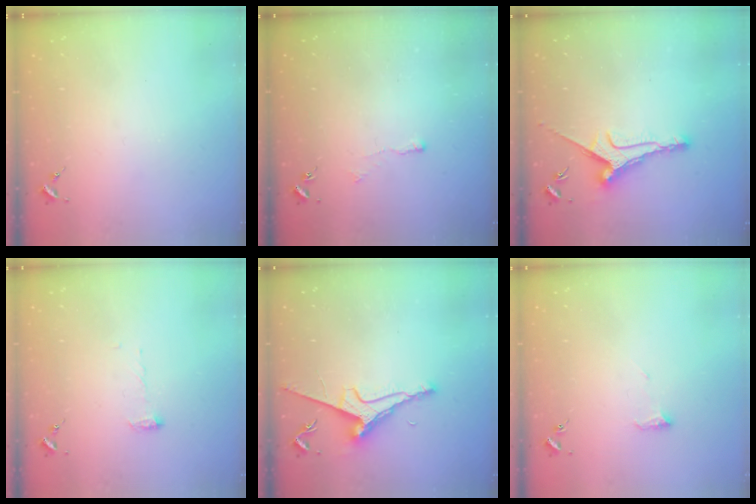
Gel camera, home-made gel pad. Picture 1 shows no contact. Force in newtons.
{"total": 3.3, "press": 3.2, "slide": 0.7}
{"total": 8.4, "press": 8.4, "slide": 0.3}
{"total": 5.0, "press": 5.0, "slide": 0.5}
{"total": 8.3, "press": 8.2, "slide": 1.2}
{"total": 5.2, "press": 5.1, "slide": 0.9}